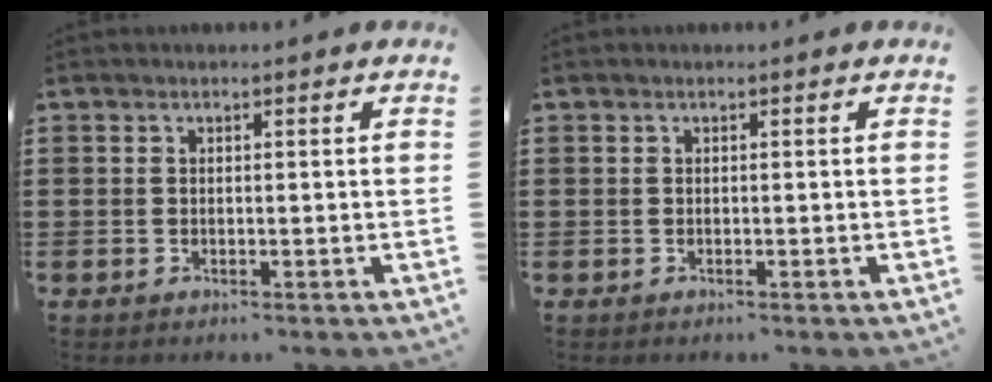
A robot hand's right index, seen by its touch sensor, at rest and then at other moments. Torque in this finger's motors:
{"motor_torque": [-0.78, 0.86, -1.05, -0.21]}